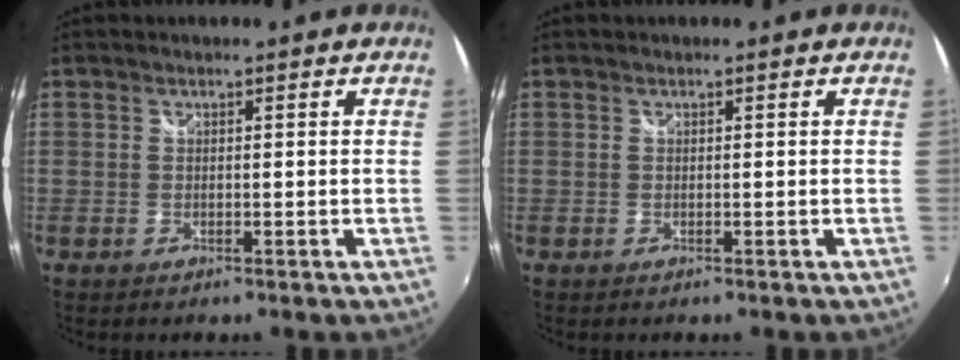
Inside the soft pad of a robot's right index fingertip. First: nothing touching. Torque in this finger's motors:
{"motor_torque": [0.03, 0.03, 0.00, 0.00]}